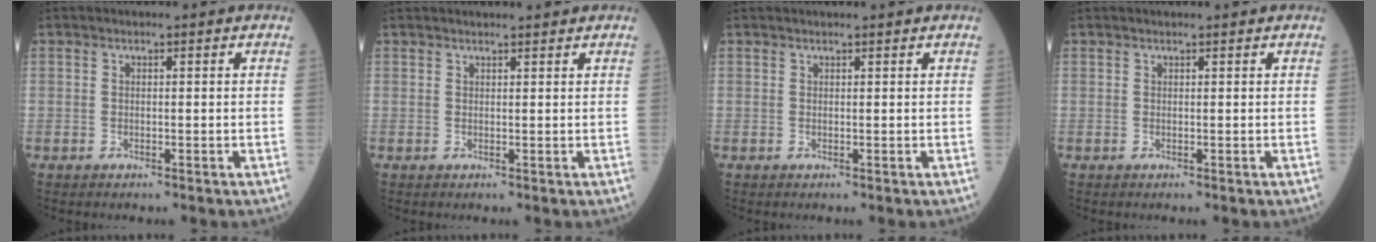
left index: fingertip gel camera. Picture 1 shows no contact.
{"total": 4.5, "force": [4.3, 0.4, 1.2], "torque": [-0.013, 0.024, 0.054]}
{"total": 2.2, "force": [2.1, 0.1, 0.6], "torque": [-0.005, 0.016, 0.028]}
{"total": 1.6, "force": [1.6, 0.0, 0.4], "torque": [-0.006, 0.013, 0.023]}